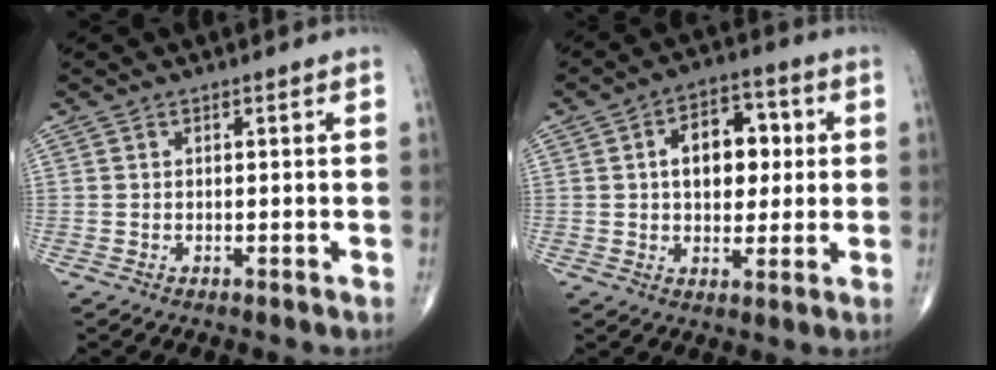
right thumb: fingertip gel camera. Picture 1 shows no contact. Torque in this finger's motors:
{"motor_torque": [0.36, 2.76, 1.06, 0.21, 0.15]}